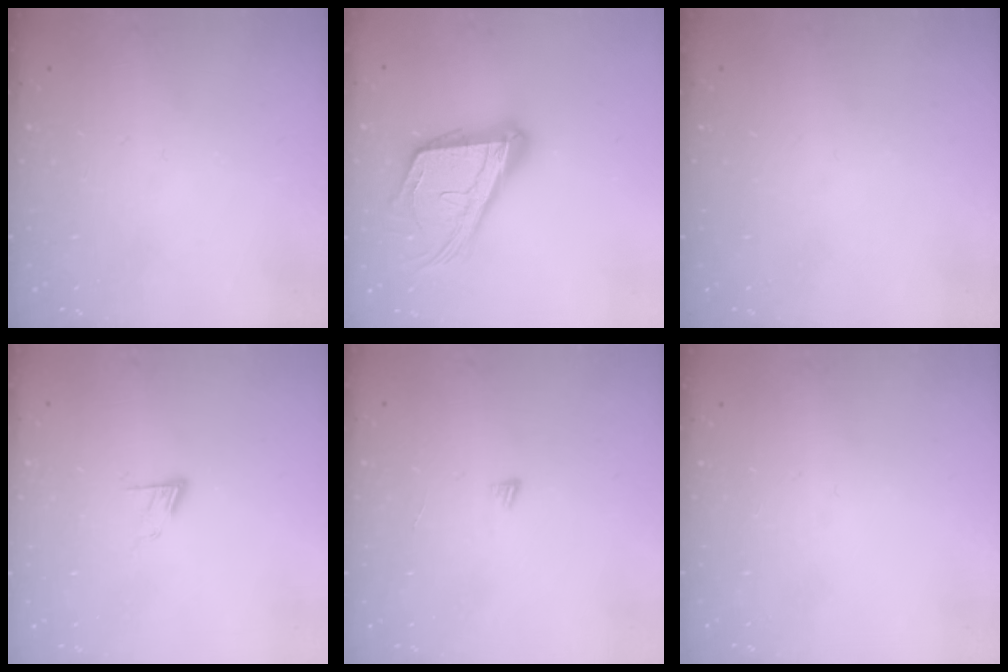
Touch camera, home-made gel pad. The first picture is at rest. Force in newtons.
{"total": 19.7, "press": 19.6, "slide": 2.3}
{"total": 0.0}
{"total": 6.0, "press": 5.9, "slide": 0.6}
{"total": 3.1, "press": 3.1, "slide": 0.3}
{"total": 0.0}